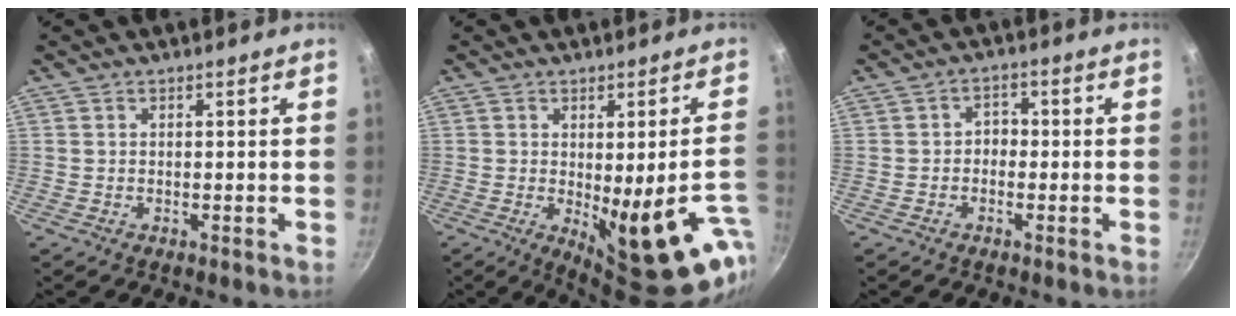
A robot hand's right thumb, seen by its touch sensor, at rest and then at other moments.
{"total": 17.9, "force": [-4.9, 5.7, 16.2], "torque": [-0.176, -0.019, -0.043]}
{"total": 2.6, "force": [-0.8, 2.0, 1.3], "torque": [-0.005, 0.012, -0.017]}